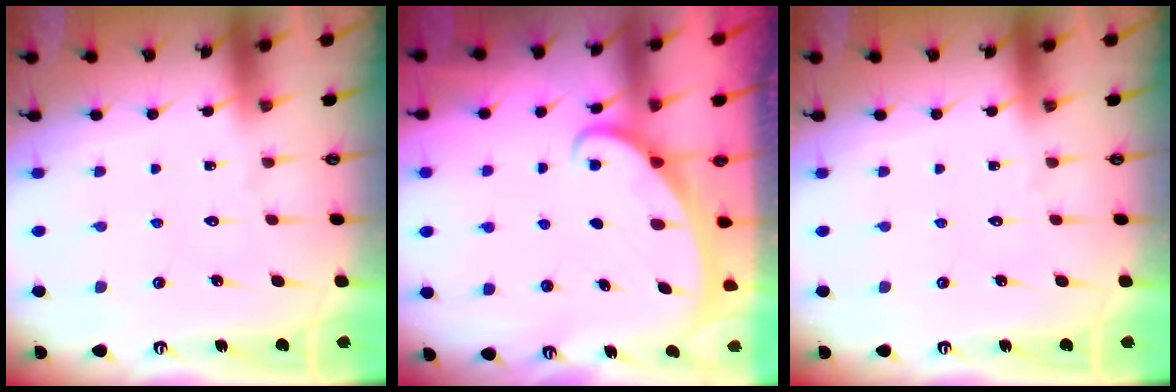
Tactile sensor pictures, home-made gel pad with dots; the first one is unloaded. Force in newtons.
{"total": 2.1, "press": 2.1, "slide": 0.2}
{"total": 0.0}